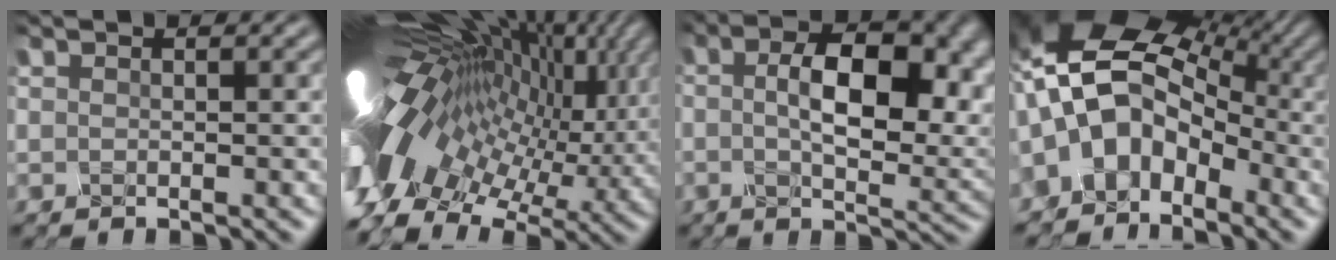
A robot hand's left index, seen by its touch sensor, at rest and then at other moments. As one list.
[{"total": 16.4, "force": [1.7, 8.8, 13.7], "torque": [-0.248, -0.016, 0.069]}, {"total": 8.5, "force": [0.2, 4.0, 7.5], "torque": [-0.115, -0.002, 0.021]}, {"total": 7.5, "force": [-4.2, 5.0, 3.7], "torque": [-0.060, 0.010, -0.075]}]